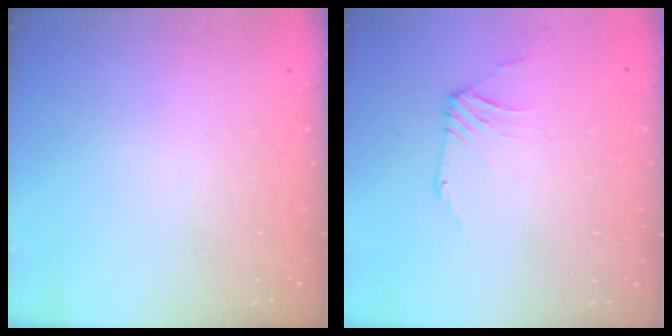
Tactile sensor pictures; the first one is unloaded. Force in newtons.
{"total": 1.0, "press": 0.8, "slide": 0.5}